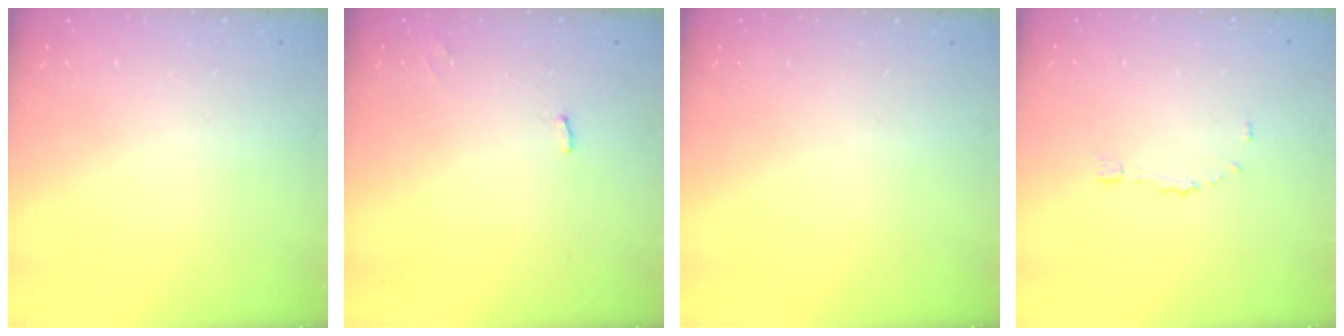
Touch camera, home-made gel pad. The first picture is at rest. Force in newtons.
{"total": 3.1, "press": 3.1, "slide": 0.2}
{"total": 0.0}
{"total": 3.9, "press": 3.9, "slide": 0.3}